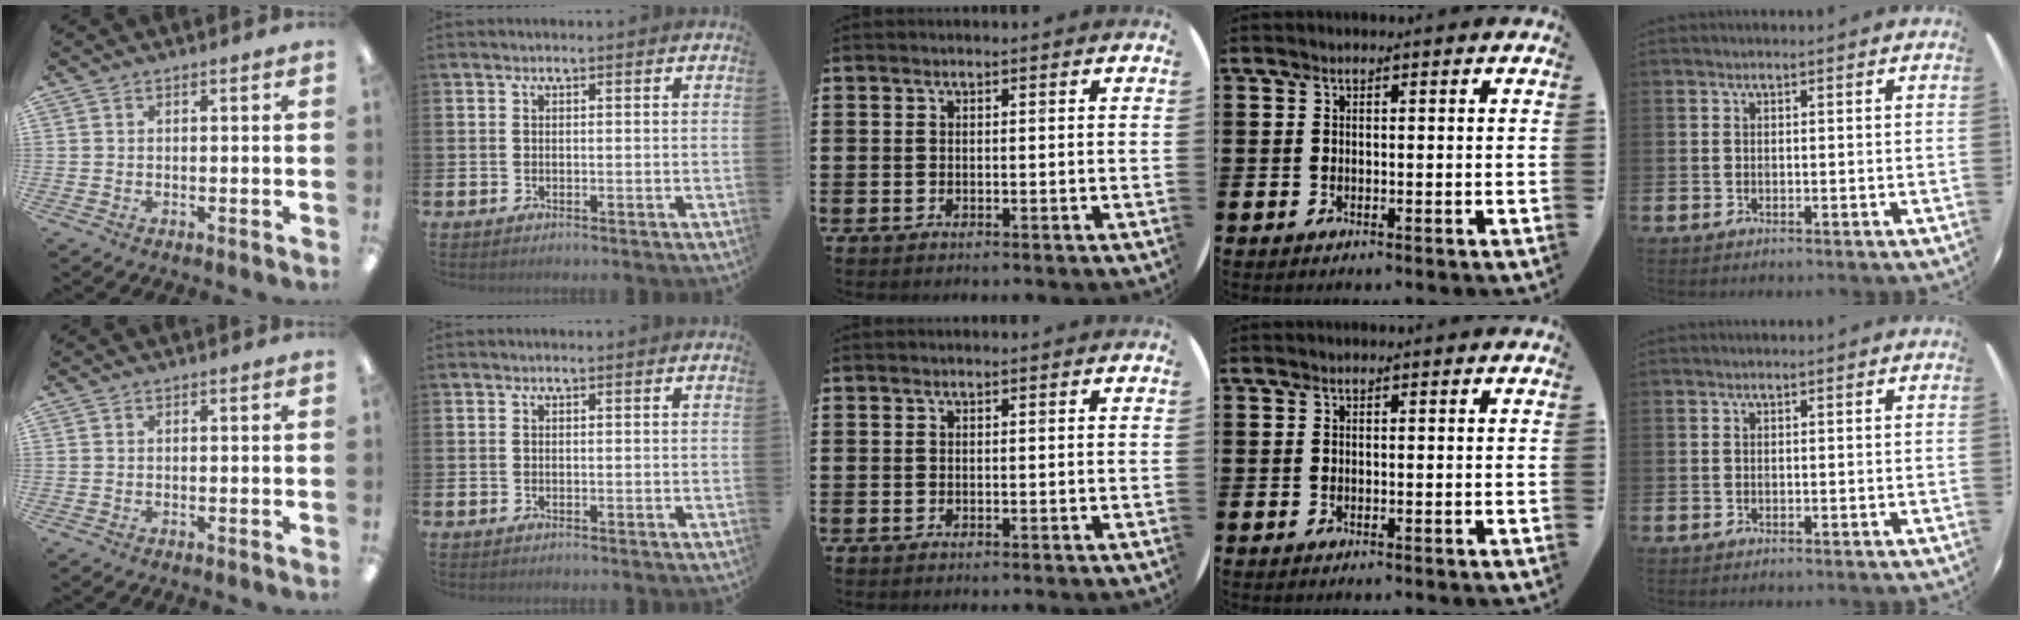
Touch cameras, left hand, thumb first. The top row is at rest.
{}